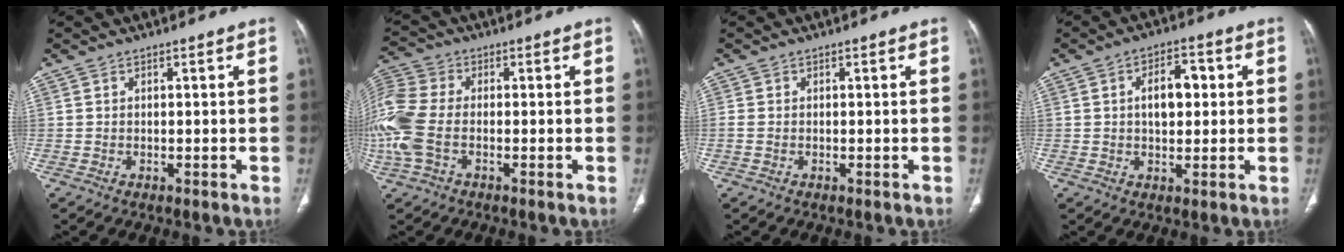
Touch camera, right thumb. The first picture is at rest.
{"total": 12.9, "force": [-2.1, 7.9, 9.9], "torque": [-0.266, 0.013, -0.040]}
{"total": 1.1, "force": [-0.2, 0.7, 0.8], "torque": [-0.025, -0.003, -0.003]}
{"total": 7.2, "force": [1.1, 4.3, 5.7], "torque": [-0.072, 0.014, 0.015]}